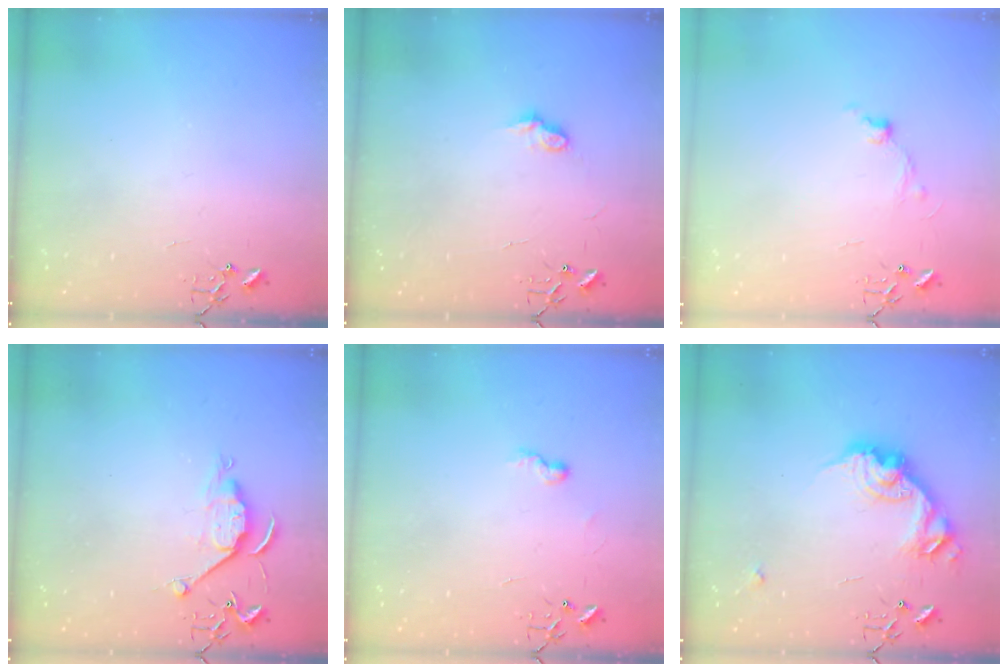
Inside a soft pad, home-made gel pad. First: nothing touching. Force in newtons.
{"total": 6.9, "press": 6.9, "slide": 0.2}
{"total": 6.8, "press": 6.8, "slide": 0.7}
{"total": 6.2, "press": 6.2, "slide": 0.5}
{"total": 4.6, "press": 4.6, "slide": 0.6}
{"total": 16.0, "press": 16.0, "slide": 0.3}